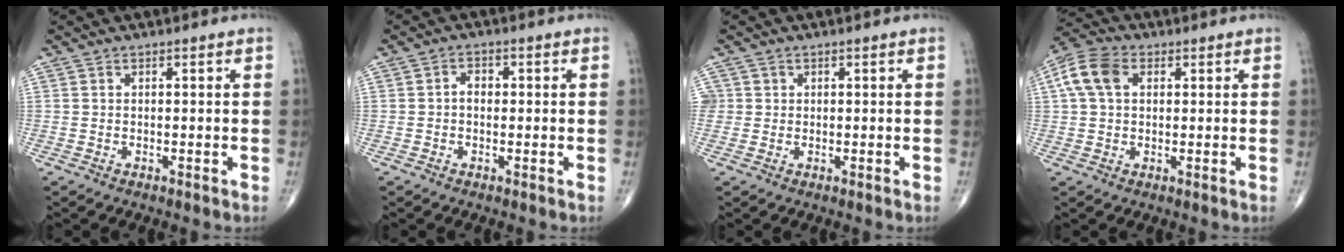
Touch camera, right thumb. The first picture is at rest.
{"total": 2.2, "force": [-0.1, 1.6, 1.5], "torque": [-0.013, 0.010, -0.007]}
{"total": 2.0, "force": [0.4, 2.0, 0.2], "torque": [0.010, 0.003, 0.006]}
{"total": 8.0, "force": [2.1, 5.5, 5.5], "torque": [-0.116, 0.020, 0.033]}